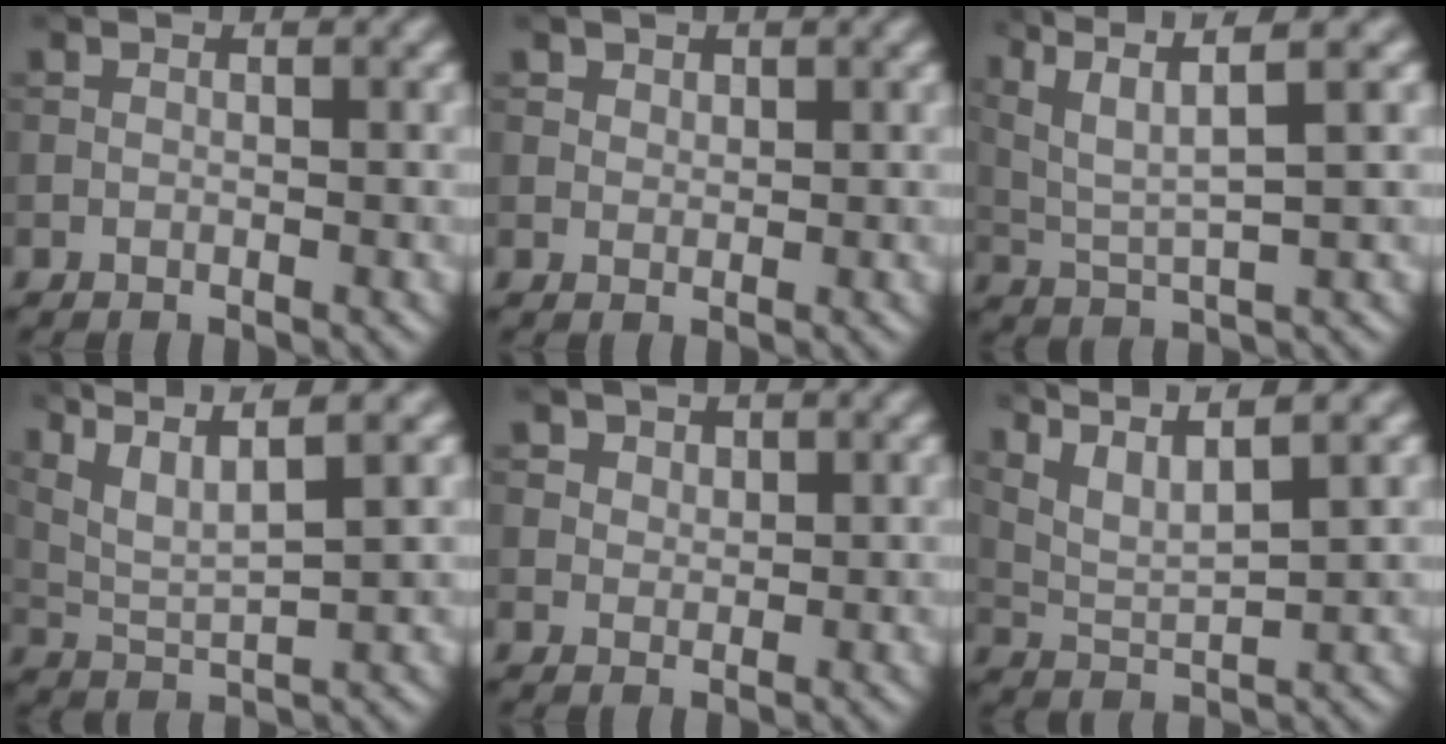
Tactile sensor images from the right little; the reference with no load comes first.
{"total": 1.1, "force": [0.8, 0.8, 0.2], "torque": [-0.005, -0.005, 0.018]}
{"total": 6.9, "force": [3.8, 1.4, 5.6], "torque": [-0.114, 0.013, 0.073]}
{"total": 8.1, "force": [5.7, 1.8, 5.5], "torque": [-0.112, 0.030, 0.081]}
{"total": 2.4, "force": [1.6, 1.6, 0.8], "torque": [-0.025, -0.006, 0.032]}
{"total": 7.3, "force": [5.4, 1.6, 4.7], "torque": [-0.096, 0.025, 0.077]}